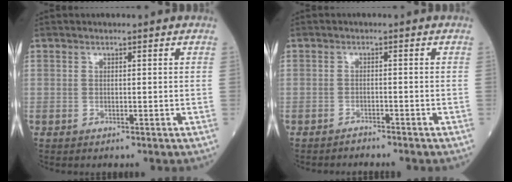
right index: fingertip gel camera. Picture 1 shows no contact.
{"total": 2.6, "force": [-2.5, 0.6, 0.4], "torque": [-0.014, -0.006, -0.036]}